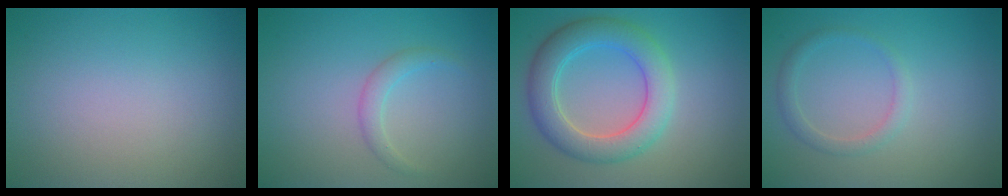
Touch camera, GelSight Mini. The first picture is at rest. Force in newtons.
{"total": 1.5, "press": 1.5, "slide": 0.1}
{"total": 5.4, "press": 5.4, "slide": 0.2}
{"total": 1.5, "press": 1.5, "slide": 0.1}